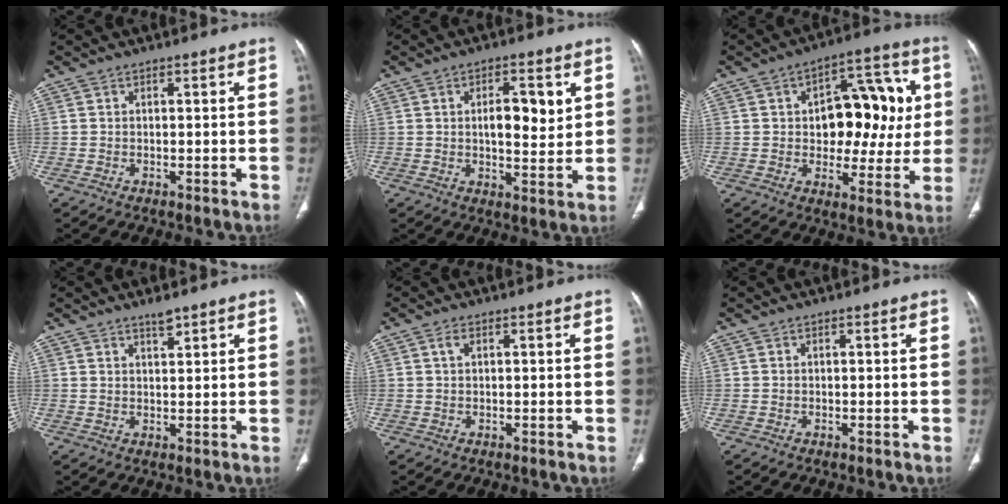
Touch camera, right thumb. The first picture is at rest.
{"total": 8.3, "force": [2.2, 3.6, 7.1], "torque": [-0.089, -0.013, 0.034]}
{"total": 17.2, "force": [2.2, 10.3, 13.5], "torque": [-0.120, 0.023, 0.035]}
{"total": 2.3, "force": [2.0, 0.5, 1.2], "torque": [-0.011, -0.013, 0.036]}
{"total": 1.4, "force": [0.6, 0.8, 1.0], "torque": [-0.017, 0.007, 0.011]}
{"total": 0.0}